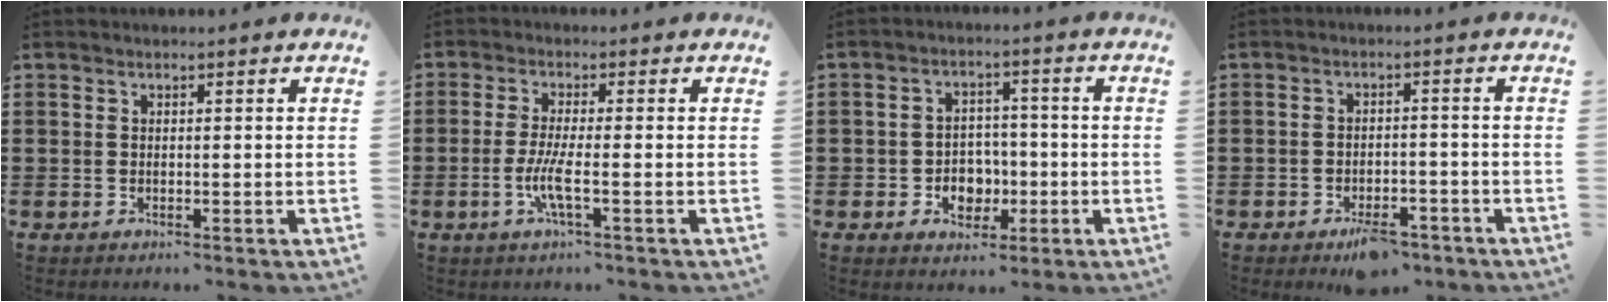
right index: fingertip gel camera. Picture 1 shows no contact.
{"total": 4.9, "force": [-1.5, 0.3, 4.7], "torque": [-0.101, -0.012, -0.034]}
{"total": 4.5, "force": [-1.3, 3.8, 2.0], "torque": [-0.030, 0.002, -0.027]}
{"total": 3.7, "force": [-3.1, 1.3, 1.5], "torque": [-0.023, 0.009, -0.058]}